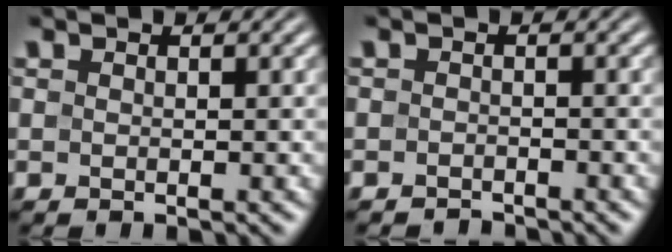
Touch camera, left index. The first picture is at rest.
{"total": 1.2, "force": [-1.2, 0.3, 0.0], "torque": [0.002, 0.002, -0.022]}